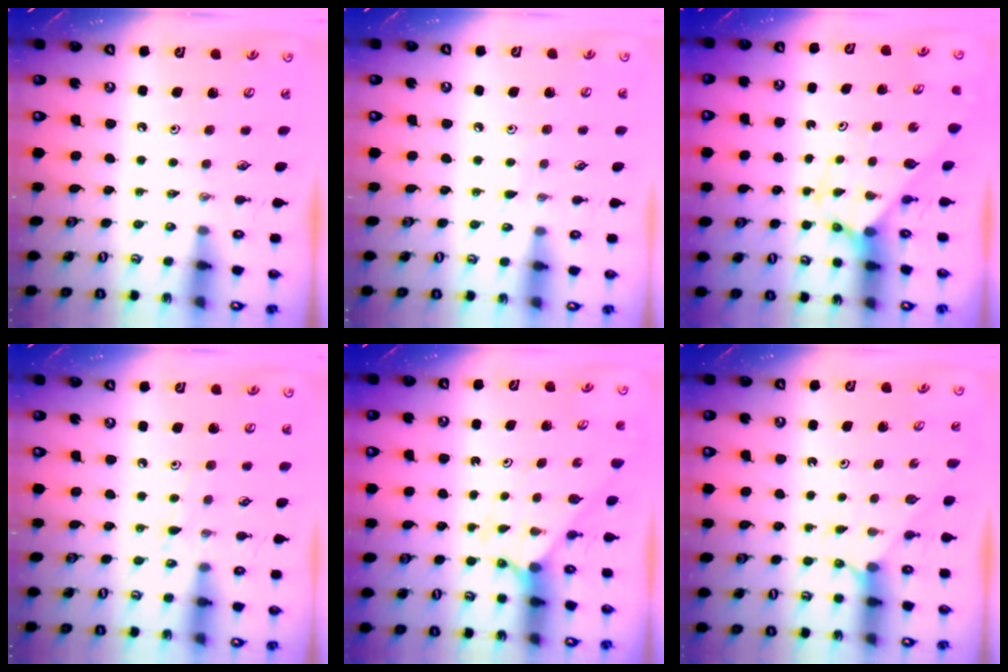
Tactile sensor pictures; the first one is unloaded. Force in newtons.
{"total": 2.7, "press": 2.7, "slide": 0.3}
{"total": 2.8, "press": 2.8, "slide": 0.2}
{"total": 5.9, "press": 5.8, "slide": 0.6}
{"total": 1.9, "press": 1.9, "slide": 0.2}
{"total": 2.1, "press": 2.1, "slide": 0.3}